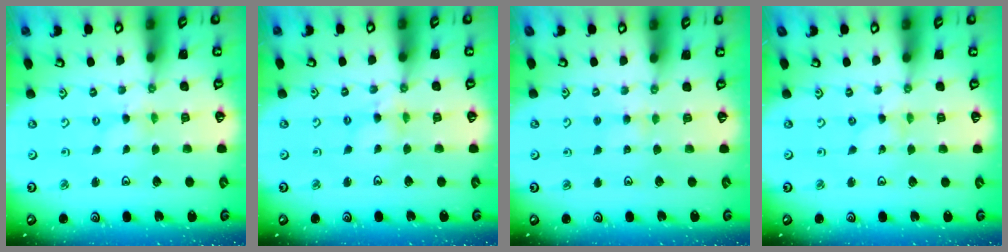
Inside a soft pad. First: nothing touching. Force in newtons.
{"total": 3.2, "press": 3.2, "slide": 0.4}
{"total": 2.9, "press": 2.9, "slide": 0.4}
{"total": 0.0}